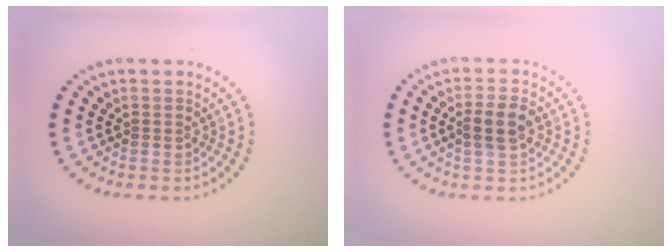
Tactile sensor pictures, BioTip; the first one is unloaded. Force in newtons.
{"total": 2.8, "press": 2.8, "slide": 0.7}